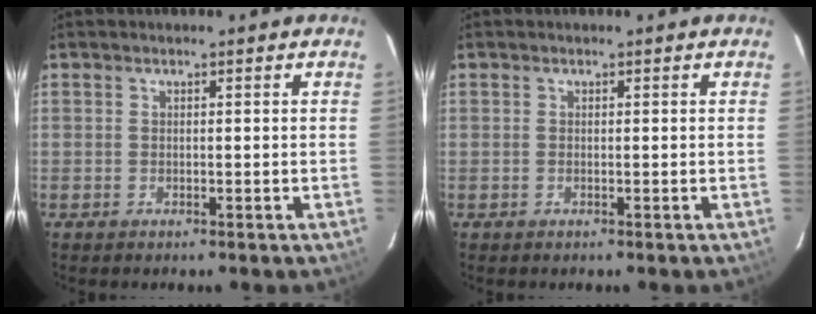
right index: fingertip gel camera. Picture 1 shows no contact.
{"total": 0.0}